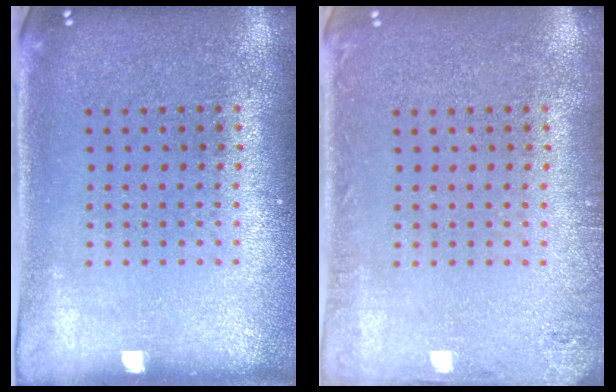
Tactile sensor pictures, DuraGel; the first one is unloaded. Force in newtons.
{"total": 1.4, "press": 1.4, "slide": 0.1}